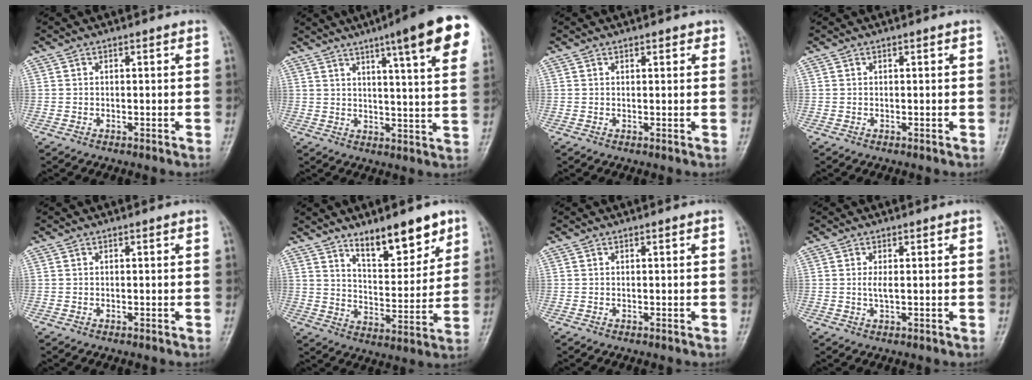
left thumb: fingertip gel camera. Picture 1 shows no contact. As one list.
[{"total": 17.4, "force": [9.3, 2.1, 14.5], "torque": [-0.178, -0.027, 0.114]}, {"total": 1.5, "force": [1.1, 0.7, 0.8], "torque": [-0.003, -0.004, 0.010]}, {"total": 0.0}, {"total": 0.0}, {"total": 12.8, "force": [8.7, 4.8, 8.1], "torque": [-0.086, -0.059, 0.142]}, {"total": 0.0}, {"total": 1.8, "force": [0.3, 0.4, 1.7], "torque": [-0.039, -0.001, 0.008]}]